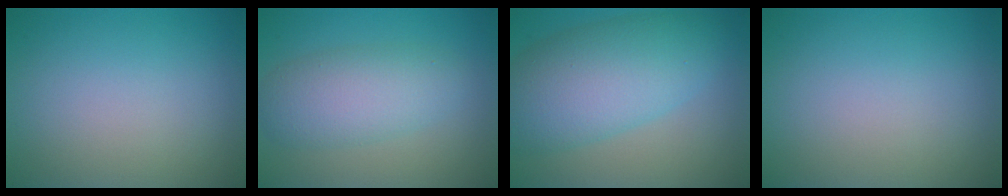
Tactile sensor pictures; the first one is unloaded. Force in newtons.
{"total": 4.8, "press": 4.8, "slide": 0.2}
{"total": 8.4, "press": 8.4, "slide": 0.3}
{"total": 0.0}